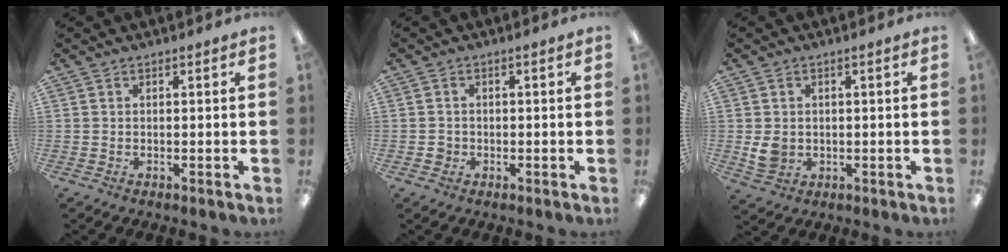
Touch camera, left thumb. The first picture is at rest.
{"total": 1.5, "force": [-0.5, 1.4, 0.4], "torque": [-0.008, 0.004, -0.014]}
{"total": 4.0, "force": [-0.1, 3.4, 2.1], "torque": [-0.028, -0.003, -0.002]}